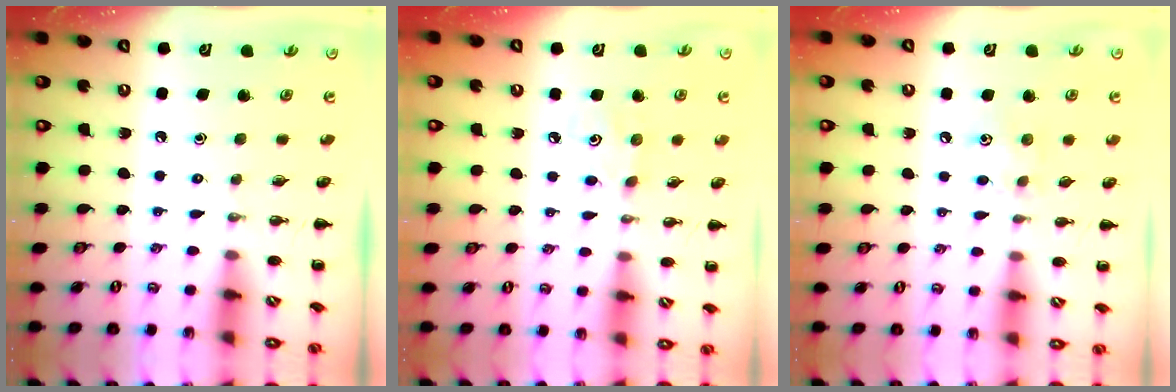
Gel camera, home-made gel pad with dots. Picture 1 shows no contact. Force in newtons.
{"total": 2.9, "press": 2.8, "slide": 0.8}
{"total": 6.4, "press": 6.2, "slide": 1.6}